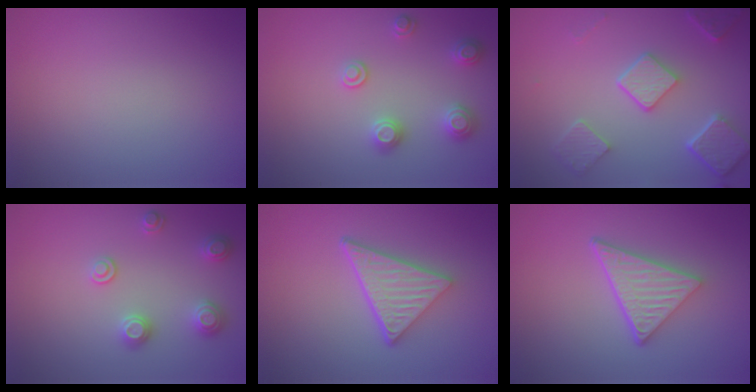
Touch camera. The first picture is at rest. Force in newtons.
{"total": 2.5, "press": 2.5, "slide": 0.3}
{"total": 5.5, "press": 4.2, "slide": 3.5}
{"total": 2.4, "press": 2.4, "slide": 0.4}
{"total": 5.3, "press": 3.9, "slide": 3.6}
{"total": 5.2, "press": 3.6, "slide": 3.7}